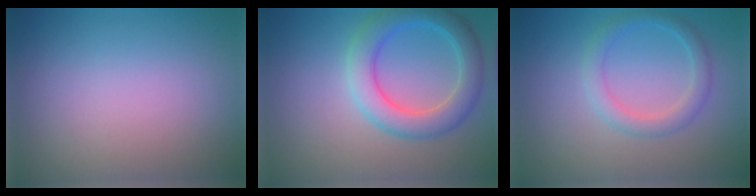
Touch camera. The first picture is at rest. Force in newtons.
{"total": 4.8, "press": 4.8, "slide": 0.2}
{"total": 2.5, "press": 2.5, "slide": 0.1}